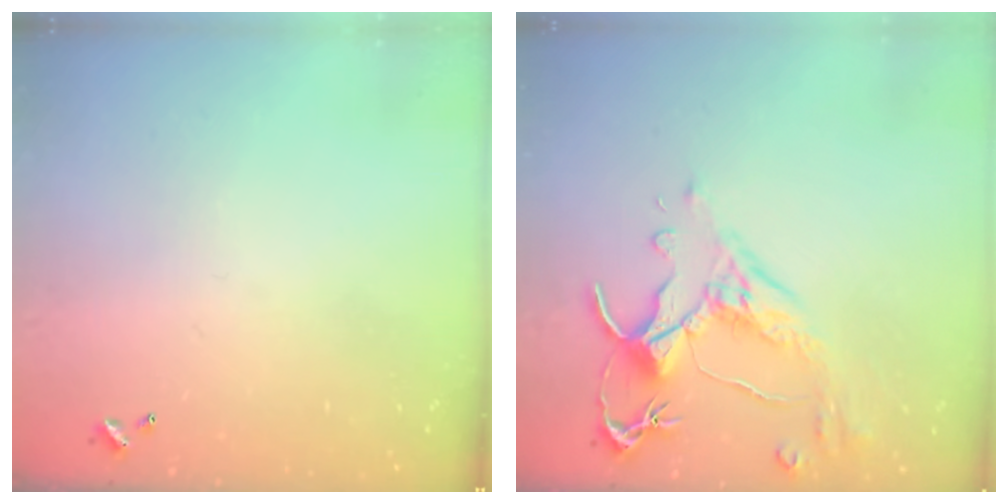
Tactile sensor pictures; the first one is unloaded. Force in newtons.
{"total": 2.6, "press": 2.2, "slide": 1.3}